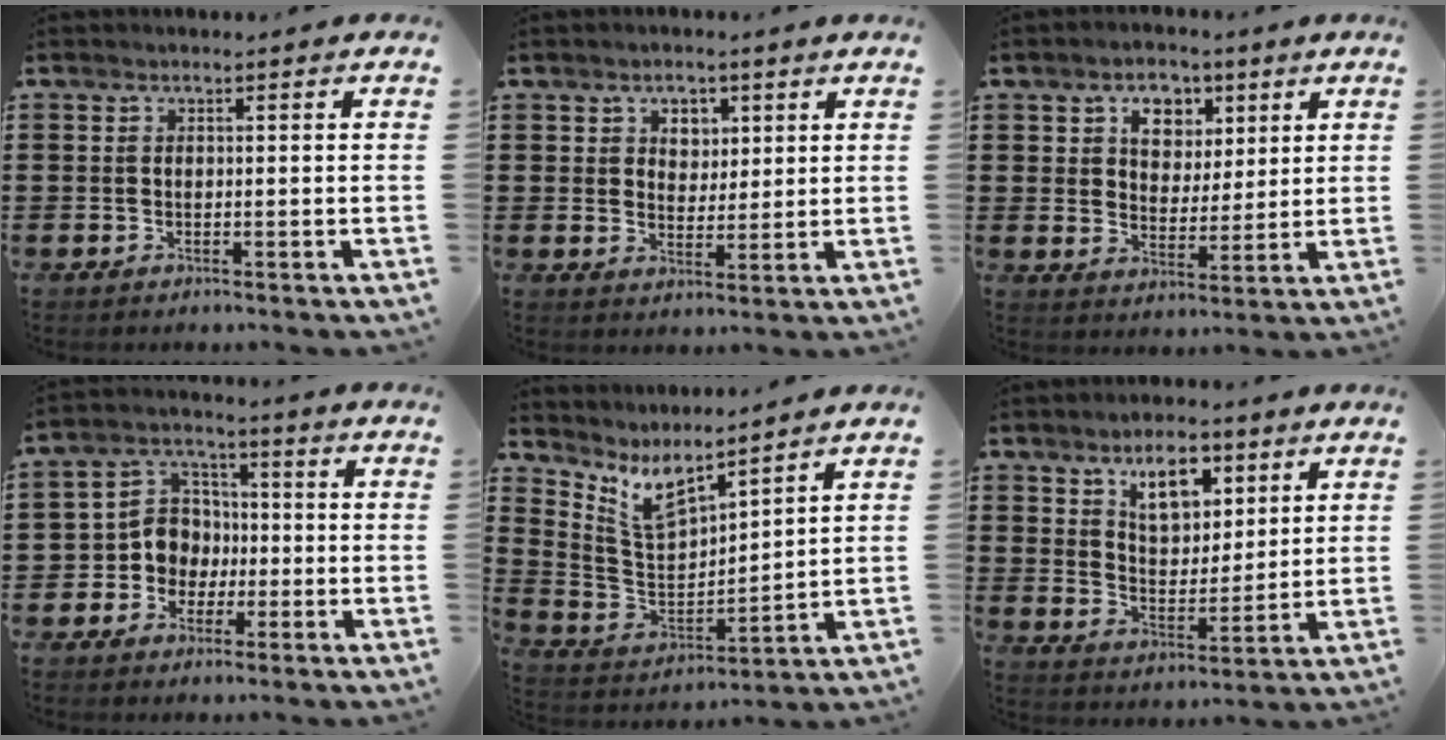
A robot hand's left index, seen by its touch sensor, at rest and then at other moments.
{"total": 3.4, "force": [2.2, 2.4, 0.9], "torque": [-0.022, 0.007, 0.037]}
{"total": 6.0, "force": [3.4, 4.3, 2.5], "torque": [-0.042, 0.004, 0.055]}
{"total": 6.9, "force": [-1.2, 6.4, 2.5], "torque": [-0.079, 0.016, -0.026]}
{"total": 7.1, "force": [5.5, 2.4, 3.8], "torque": [-0.100, -0.029, 0.098]}
{"total": 8.2, "force": [5.3, 4.0, 4.8], "torque": [-0.081, -0.008, 0.090]}